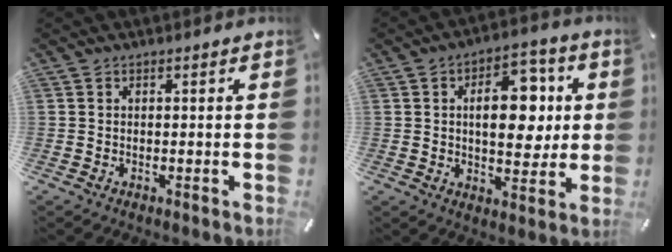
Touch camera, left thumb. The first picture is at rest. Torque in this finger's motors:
{"motor_torque": [1.11, 1.26, 1.43, -0.29, 0.33]}